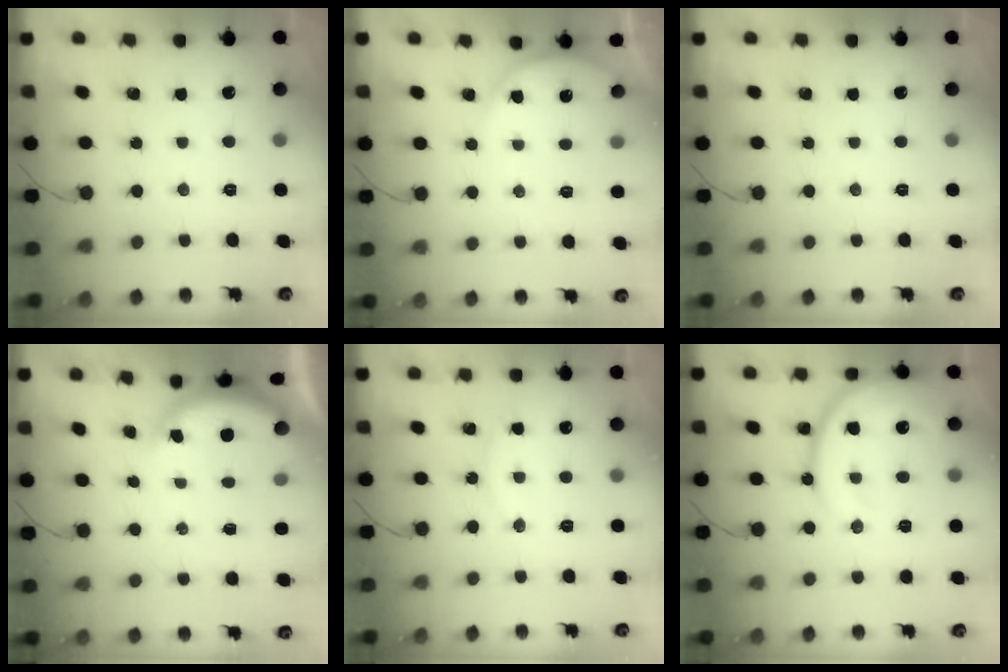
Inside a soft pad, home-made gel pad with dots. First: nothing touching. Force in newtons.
{"total": 4.6, "press": 4.6, "slide": 0.5}
{"total": 0.0}
{"total": 4.6, "press": 4.6, "slide": 0.6}
{"total": 8.6, "press": 8.6, "slide": 0.5}
{"total": 15.7, "press": 15.6, "slide": 1.5}